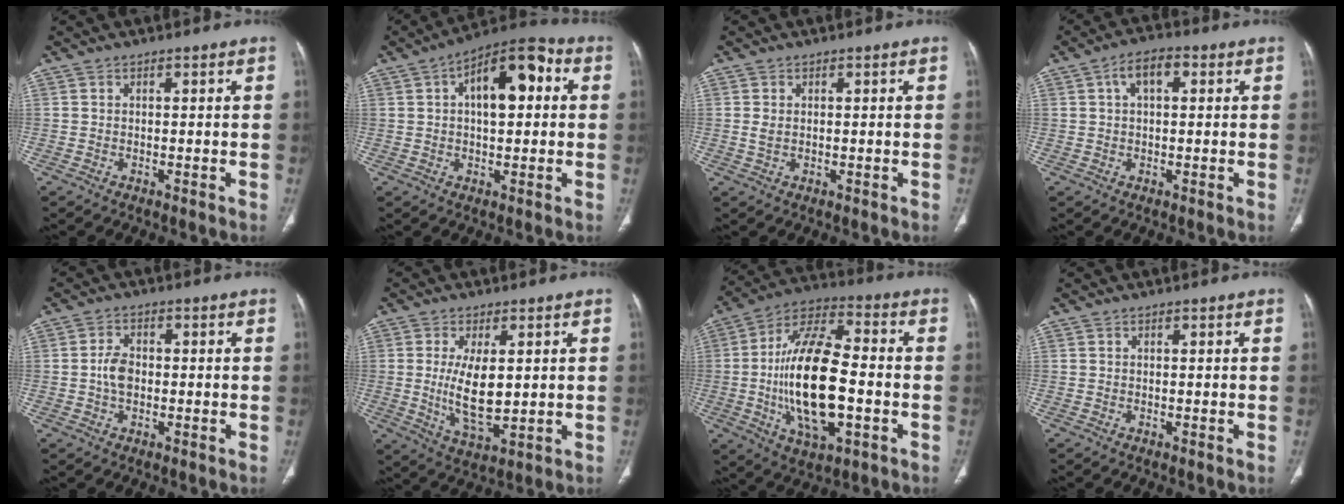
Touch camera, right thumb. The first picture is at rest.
{"total": 13.1, "force": [2.9, 6.4, 11.1], "torque": [-0.149, 0.028, 0.035]}
{"total": 1.6, "force": [0.2, 1.0, 1.2], "torque": [-0.029, 0.000, 0.006]}
{"total": 5.2, "force": [1.5, 2.8, 4.1], "torque": [-0.068, 0.016, 0.021]}
{"total": 4.0, "force": [-0.4, 2.7, 2.9], "torque": [-0.052, 0.009, -0.013]}
{"total": 9.7, "force": [0.8, 4.3, 8.7], "torque": [-0.152, -0.023, 0.025]}
{"total": 21.3, "force": [-3.1, 9.5, 18.8], "torque": [-0.340, 0.021, -0.052]}
{"total": 0.0}